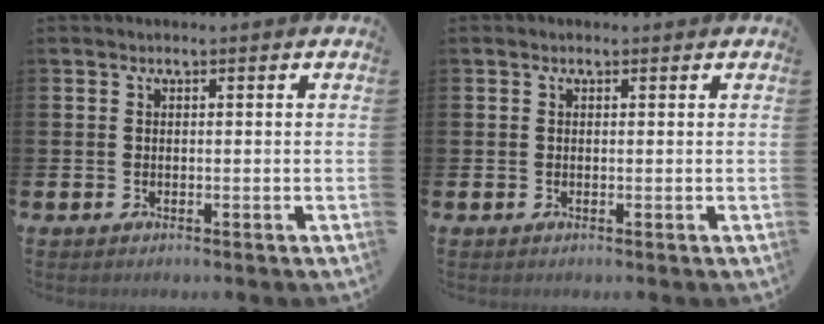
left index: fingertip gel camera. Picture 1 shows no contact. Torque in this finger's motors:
{"motor_torque": [1.03, -1.11, 0.20, 0.04]}